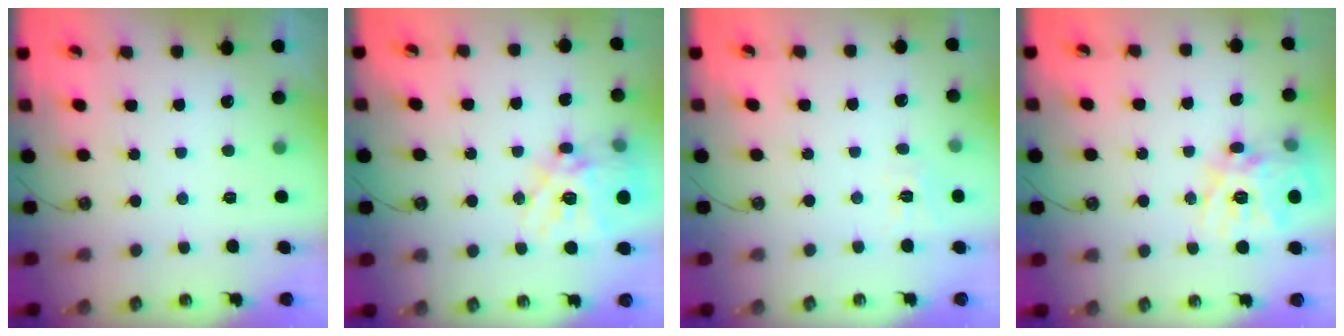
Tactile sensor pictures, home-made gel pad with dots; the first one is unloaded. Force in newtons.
{"total": 19.6, "press": 19.5, "slide": 1.9}
{"total": 6.2, "press": 6.2, "slide": 0.7}
{"total": 17.9, "press": 17.8, "slide": 2.3}